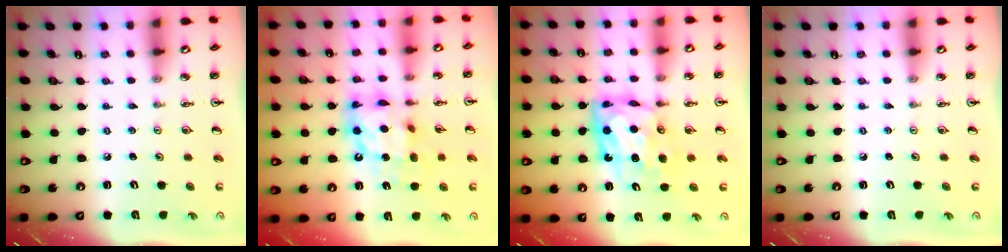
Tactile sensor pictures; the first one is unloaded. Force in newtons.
{"total": 13.4, "press": 13.3, "slide": 1.1}
{"total": 10.7, "press": 10.6, "slide": 1.1}
{"total": 0.0}